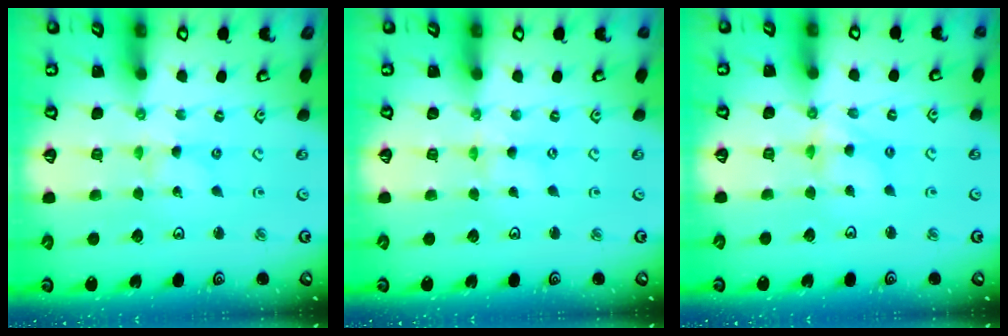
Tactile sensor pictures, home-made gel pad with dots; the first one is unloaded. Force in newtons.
{"total": 0.0}
{"total": 6.8, "press": 6.8, "slide": 0.6}